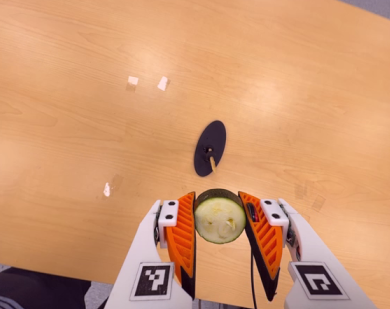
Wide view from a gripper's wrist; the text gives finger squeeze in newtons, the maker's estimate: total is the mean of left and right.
{"total": 10.0, "left": 9.1, "right": 10.8}